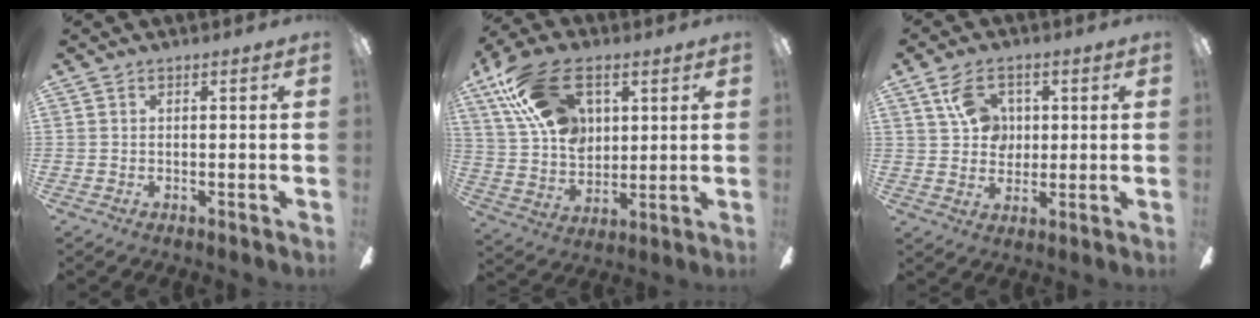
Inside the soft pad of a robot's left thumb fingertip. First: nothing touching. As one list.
[{"total": 19.4, "force": [9.1, 12.0, 12.2], "torque": [-0.246, -0.014, 0.168]}, {"total": 8.9, "force": [3.6, 6.7, 4.8], "torque": [-0.080, 0.009, 0.065]}]